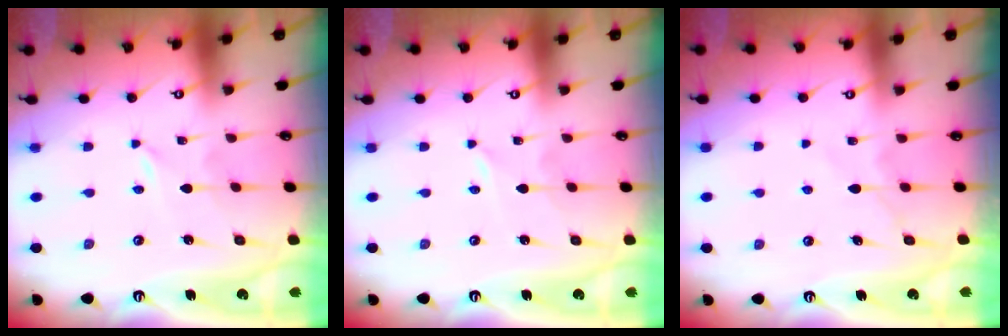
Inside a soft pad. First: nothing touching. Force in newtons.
{"total": 0.5, "press": 0.5, "slide": 0.1}
{"total": 6.2, "press": 6.2, "slide": 0.8}